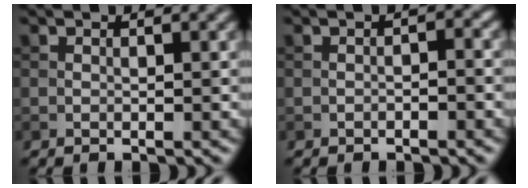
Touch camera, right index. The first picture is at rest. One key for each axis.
{"total": 1.0, "fx": -0.4, "fy": 0.4, "fz": 0.9, "tx": -0.012, "ty": 0.004, "tz": -0.007}